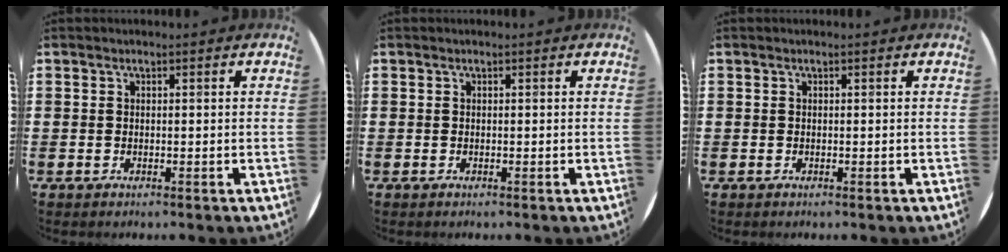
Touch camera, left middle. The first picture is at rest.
{"total": 0.0}
{"total": 0.0}